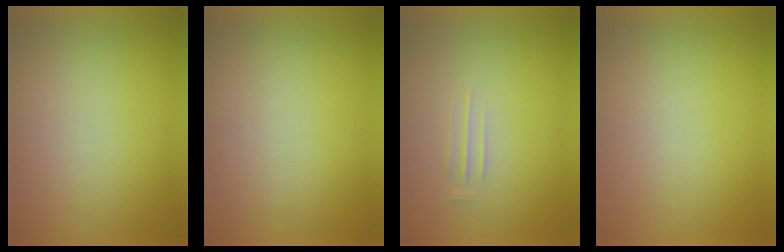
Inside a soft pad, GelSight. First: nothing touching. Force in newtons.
{"total": 0.0}
{"total": 1.4}
{"total": 1.2}